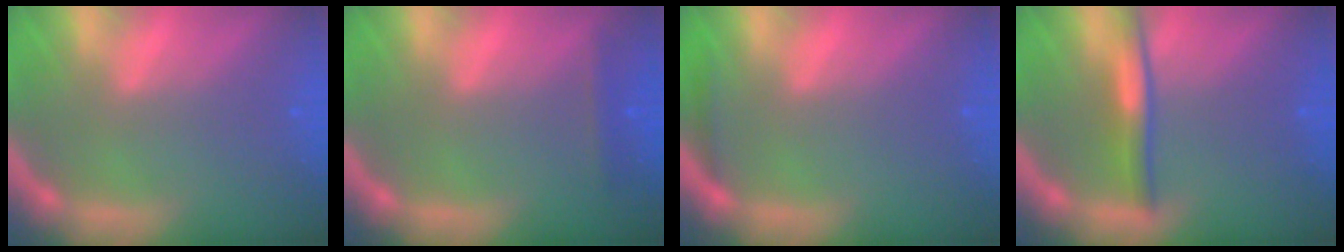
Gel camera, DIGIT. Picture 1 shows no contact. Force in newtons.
{"total": 1.4}
{"total": 0.9}
{"total": 3.0}